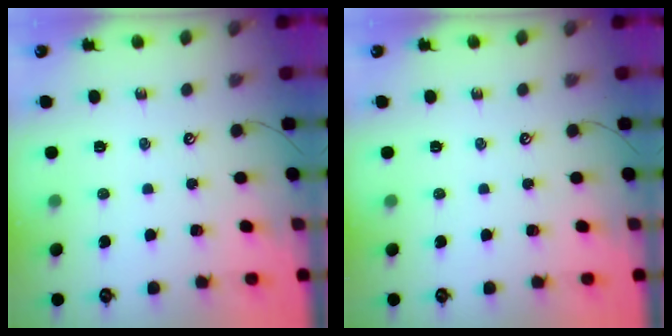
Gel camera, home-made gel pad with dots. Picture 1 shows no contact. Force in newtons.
{"total": 0.0}